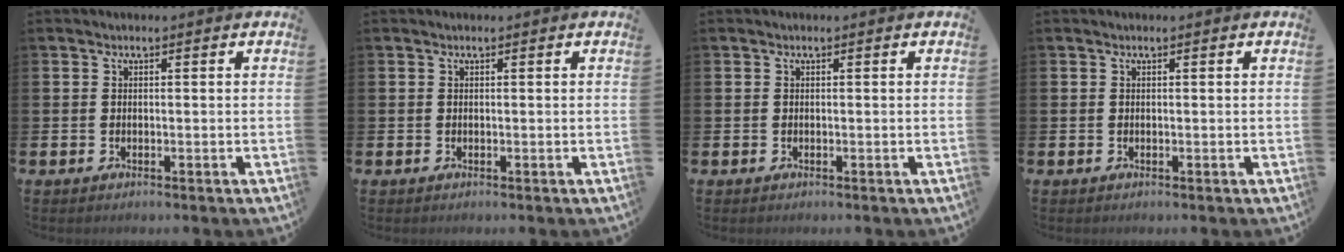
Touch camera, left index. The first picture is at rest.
{"total": 0.0}
{"total": 0.0}
{"total": 0.0}